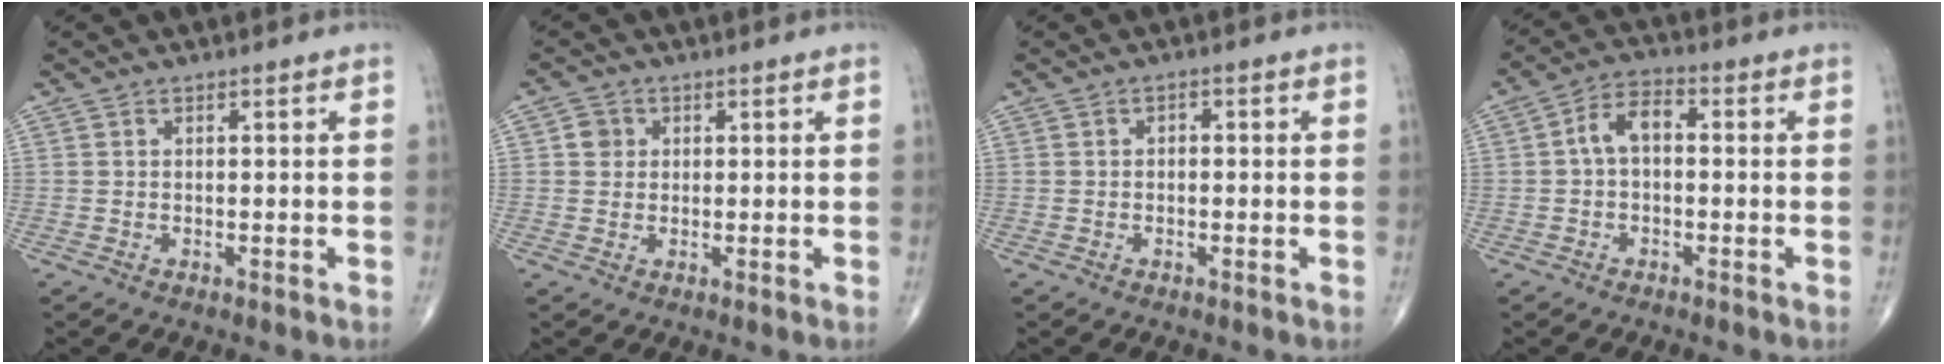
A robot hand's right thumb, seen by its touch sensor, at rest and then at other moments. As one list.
[{"total": 2.5, "force": [0.5, 2.4, 0.8], "torque": [-0.001, 0.001, 0.006]}, {"total": 1.0, "force": [-0.1, 0.7, 0.7], "torque": [-0.002, 0.005, -0.006]}, {"total": 5.6, "force": [-0.1, 3.3, 4.5], "torque": [-0.077, 0.024, -0.012]}]